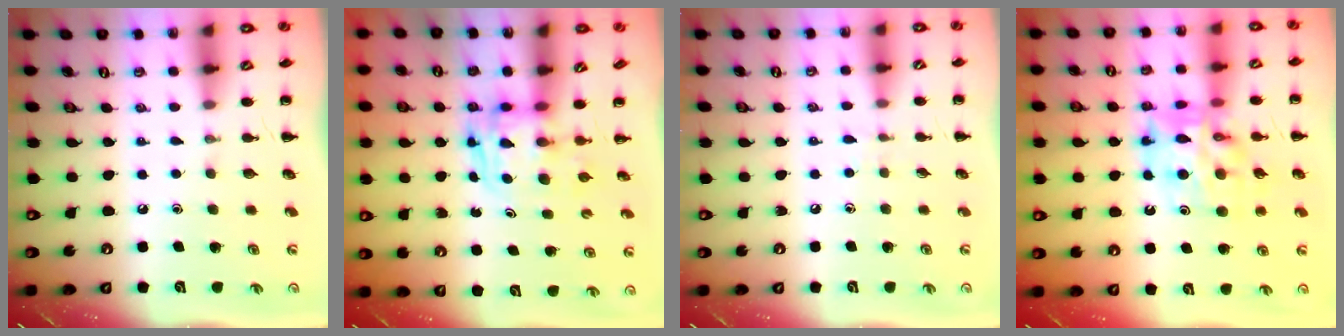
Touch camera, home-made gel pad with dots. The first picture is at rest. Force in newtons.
{"total": 2.7, "press": 2.7, "slide": 0.2}
{"total": 2.9, "press": 2.6, "slide": 1.2}
{"total": 14.3, "press": 13.8, "slide": 3.8}